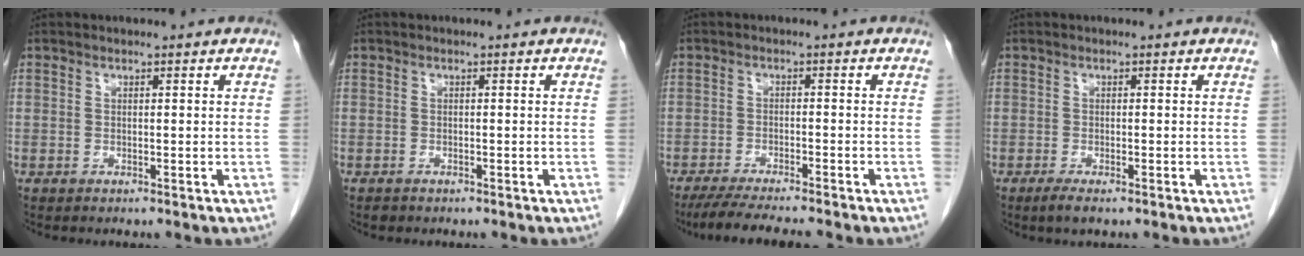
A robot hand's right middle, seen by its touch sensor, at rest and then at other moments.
{"total": 0.9, "force": [-0.6, 0.4, 0.4], "torque": [-0.011, -0.001, -0.006]}
{"total": 8.2, "force": [-7.2, 0.0, 4.0], "torque": [-0.062, -0.022, -0.115]}
{"total": 2.3, "force": [-1.5, 0.4, 1.7], "torque": [-0.036, -0.007, -0.025]}